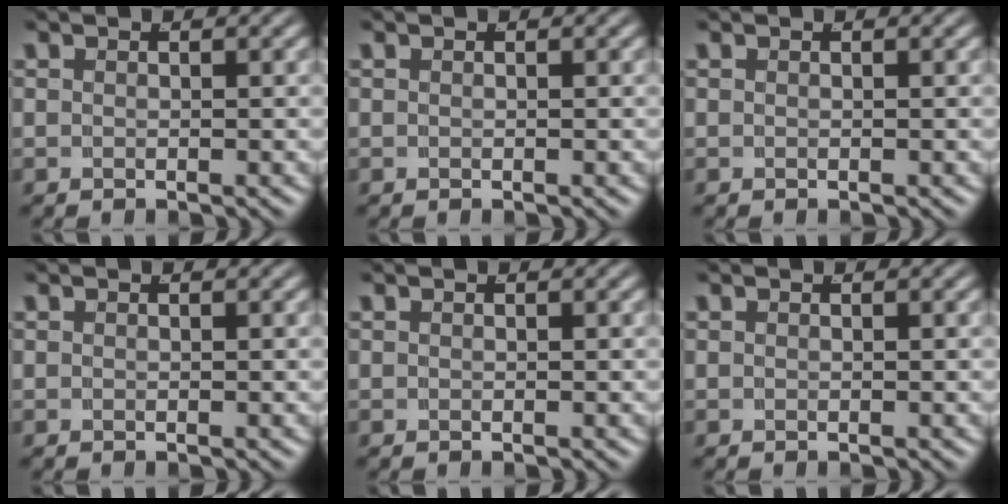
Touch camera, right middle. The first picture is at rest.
{"total": 0.0}
{"total": 0.0}
{"total": 0.0}
{"total": 0.0}
{"total": 0.0}